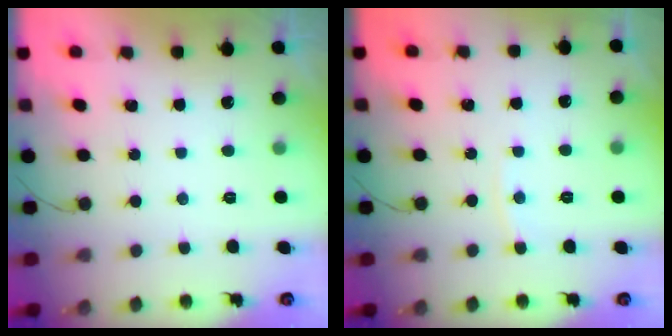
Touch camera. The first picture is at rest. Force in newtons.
{"total": 2.8, "press": 2.8, "slide": 0.3}